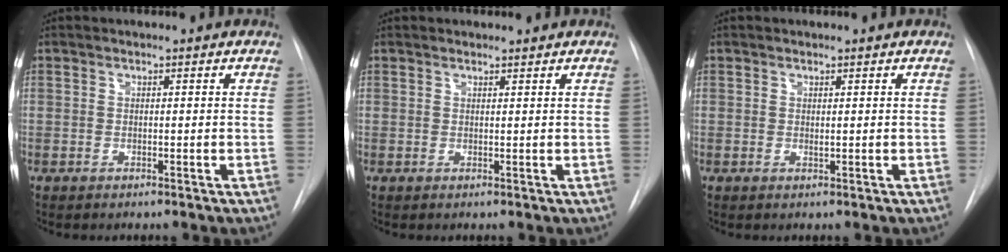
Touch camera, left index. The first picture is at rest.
{"total": 0.9, "force": [0.9, 0.2, -0.1], "torque": [-0.006, 0.003, 0.016]}
{"total": 0.0}